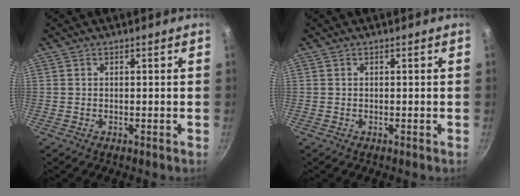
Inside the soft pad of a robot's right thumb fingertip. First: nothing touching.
{"total": 0.0}